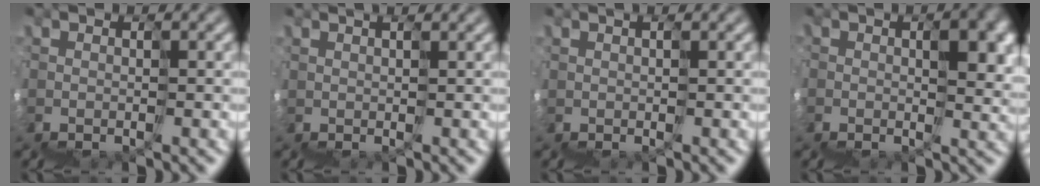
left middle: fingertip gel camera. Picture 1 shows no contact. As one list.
[{"total": 1.4, "force": [1.4, 0.0, 0.2], "torque": [0.019, 0.019, 0.022]}, {"total": 0.8, "force": [0.7, -0.3, -0.4], "torque": [0.015, 0.007, 0.008]}, {"total": 7.1, "force": [1.3, 3.6, 5.9], "torque": [-0.083, 0.011, 0.022]}]